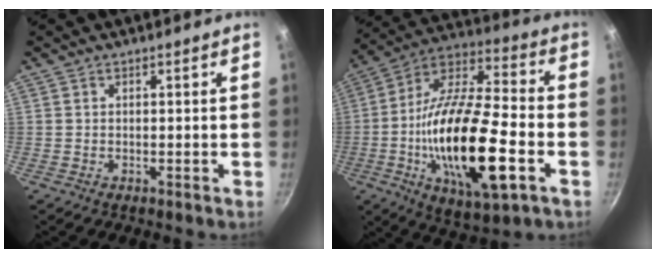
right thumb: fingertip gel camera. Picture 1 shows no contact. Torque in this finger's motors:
{"motor_torque": [-0.16, 1.30, 2.34, -0.44, 0.74]}